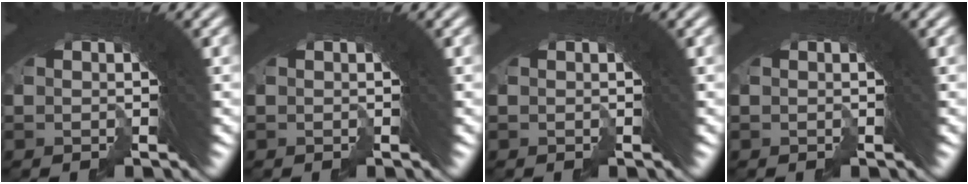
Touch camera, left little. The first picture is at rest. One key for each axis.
{"total": 0.0}
{"total": 0.0}
{"total": 0.0}